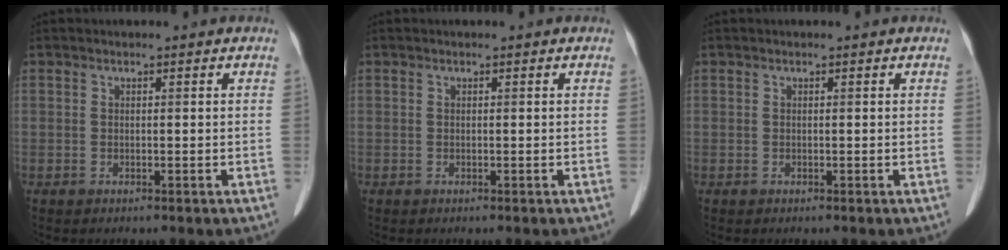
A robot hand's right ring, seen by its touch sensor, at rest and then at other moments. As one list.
[{"total": 0.0}, {"total": 0.0}]